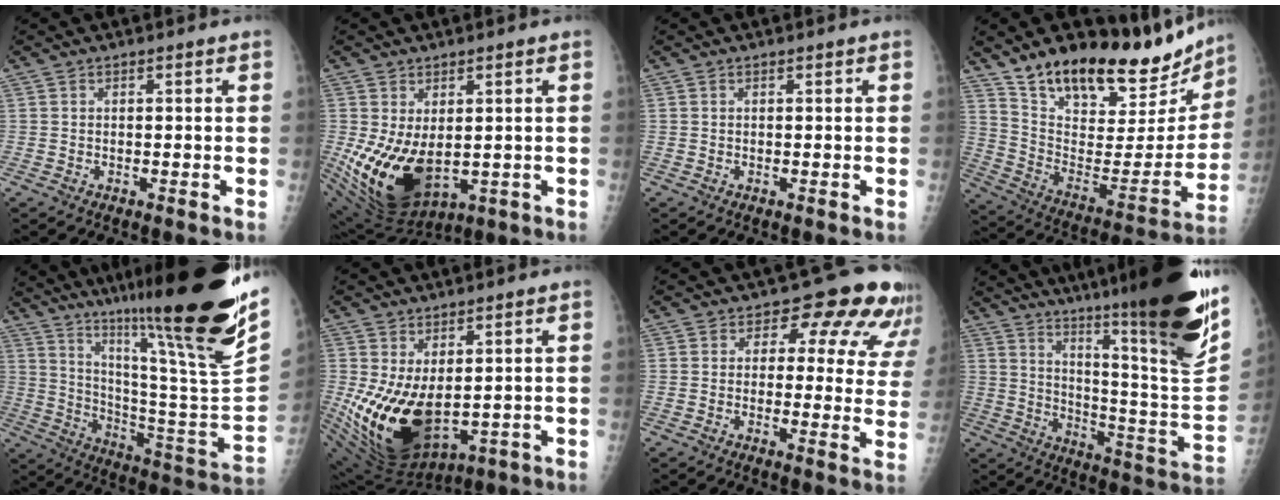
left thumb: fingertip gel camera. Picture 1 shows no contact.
{"total": 14.2, "force": [-1.2, 8.7, 11.1], "torque": [-0.191, -0.019, 0.012]}
{"total": 0.0}
{"total": 26.7, "force": [21.1, 10.5, 12.5], "torque": [-0.159, -0.096, 0.332]}
{"total": 35.6, "force": [24.5, 3.3, 25.6], "torque": [-0.338, -0.124, 0.370]}
{"total": 15.4, "force": [-0.4, 9.1, 12.4], "torque": [-0.214, -0.025, 0.025]}
{"total": 13.1, "force": [8.5, 7.4, 6.7], "torque": [-0.017, -0.030, 0.071]}
{"total": 31.7, "force": [21.1, 2.9, 23.5], "torque": [-0.298, -0.111, 0.310]}